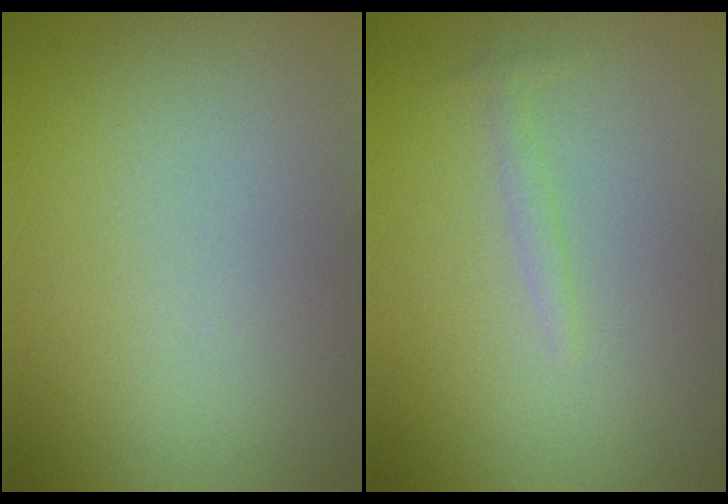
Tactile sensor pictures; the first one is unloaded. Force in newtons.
{"total": 0.8, "press": 0.8, "slide": 0.0}